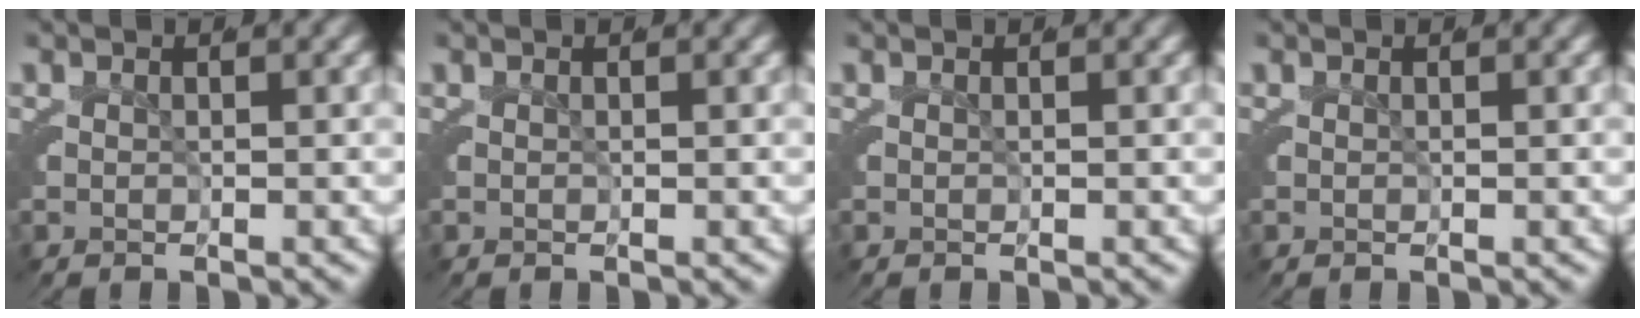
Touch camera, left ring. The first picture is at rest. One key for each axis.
{"total": 0.0}
{"total": 0.0}
{"total": 0.0}